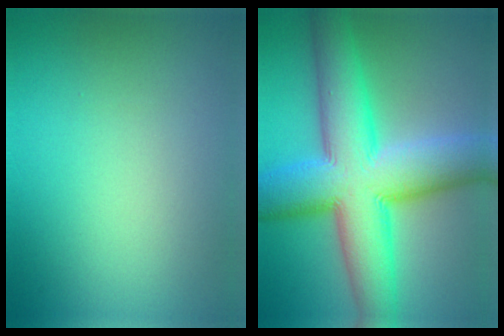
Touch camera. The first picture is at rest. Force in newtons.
{"total": 13.3, "press": 13.3, "slide": 0.4}